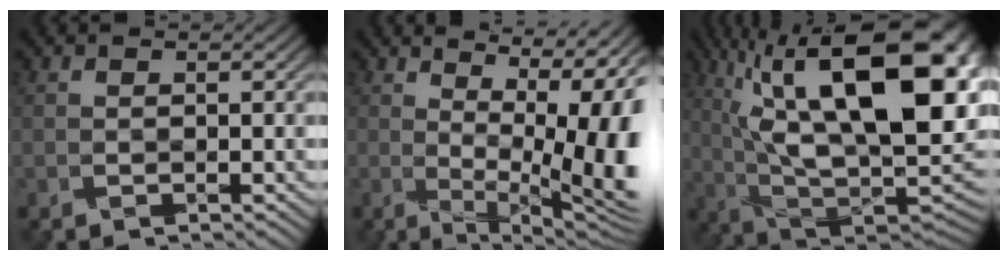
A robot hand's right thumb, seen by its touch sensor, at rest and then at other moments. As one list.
[{"total": 13.9, "force": [1.2, 4.8, 13.0], "torque": [-0.172, 0.017, 0.042]}, {"total": 22.1, "force": [6.9, 10.0, 18.4], "torque": [-0.288, 0.031, 0.113]}]